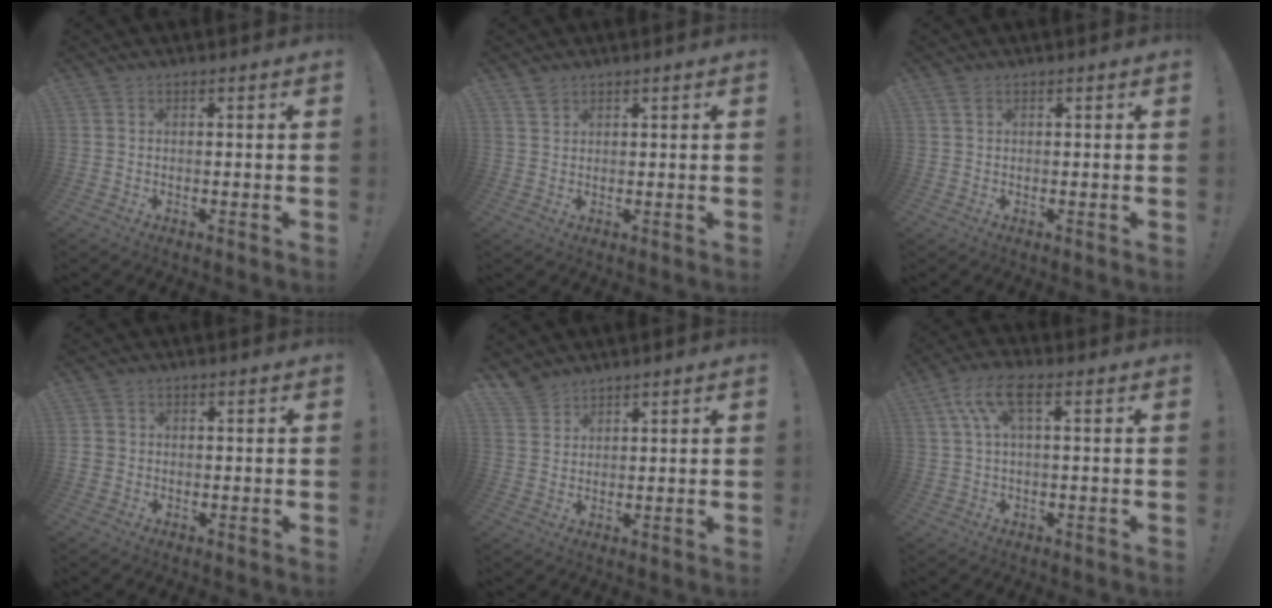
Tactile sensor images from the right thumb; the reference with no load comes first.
{"total": 2.1, "force": [1.8, 0.9, 0.6], "torque": [-0.002, -0.015, 0.032]}
{"total": 1.2, "force": [0.6, 0.8, 0.7], "torque": [-0.011, 0.002, 0.011]}
{"total": 1.5, "force": [-0.3, 1.5, 0.4], "torque": [-0.005, 0.005, -0.004]}
{"total": 4.2, "force": [3.7, 1.8, 0.5], "torque": [-0.009, -0.028, 0.071]}
{"total": 8.9, "force": [2.9, 3.0, 7.9], "torque": [-0.157, 0.004, 0.057]}